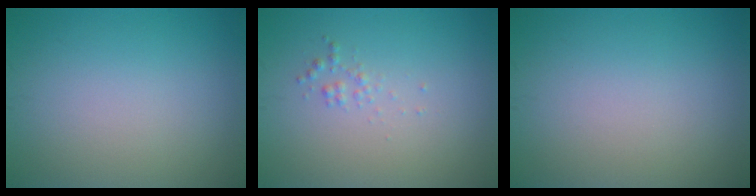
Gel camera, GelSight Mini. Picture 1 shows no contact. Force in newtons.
{"total": 0.7, "press": 0.7, "slide": 0.0}
{"total": 0.0}